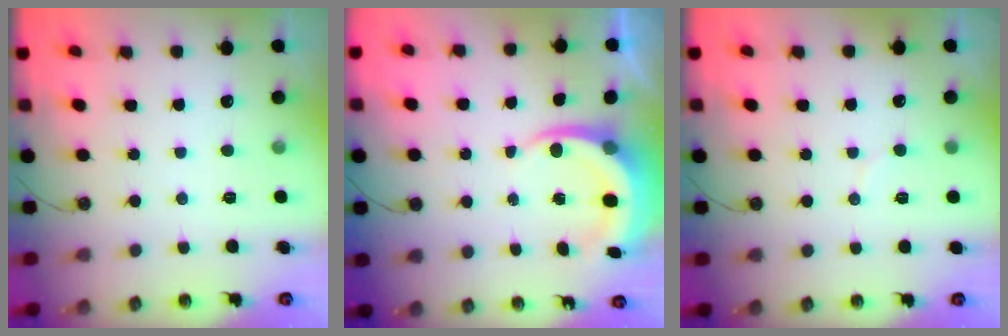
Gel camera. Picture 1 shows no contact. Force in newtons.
{"total": 7.2, "press": 7.0, "slide": 1.4}
{"total": 2.7, "press": 2.7, "slide": 0.2}